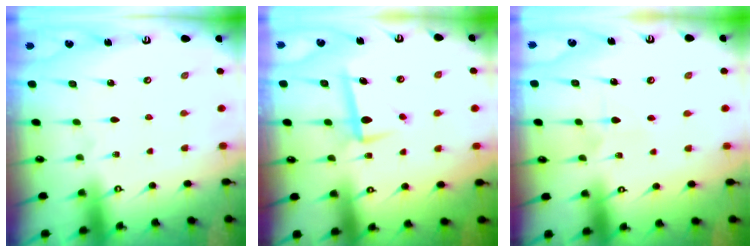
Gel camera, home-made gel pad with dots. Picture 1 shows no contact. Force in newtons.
{"total": 6.8, "press": 6.6, "slide": 1.5}
{"total": 4.6, "press": 4.5, "slide": 0.8}